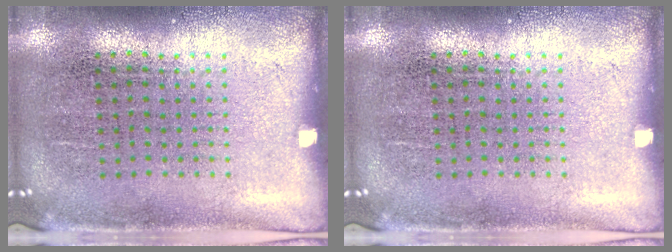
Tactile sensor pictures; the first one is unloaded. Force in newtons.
{"total": 0.0}